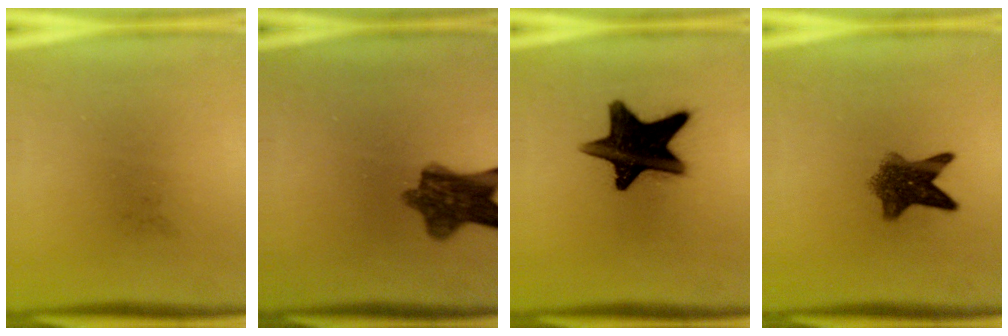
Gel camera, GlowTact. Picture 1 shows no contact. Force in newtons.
{"total": 8.6}
{"total": 16.3}
{"total": 7.2}